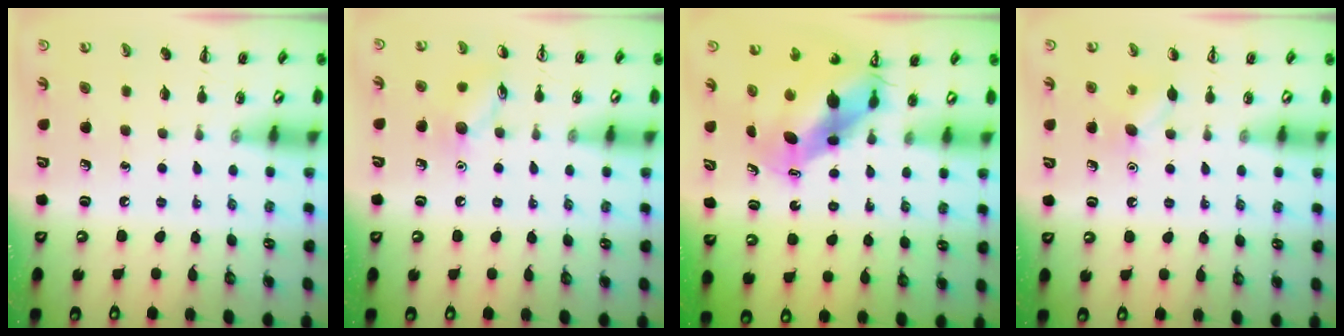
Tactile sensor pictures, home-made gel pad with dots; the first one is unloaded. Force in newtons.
{"total": 7.4, "press": 7.3, "slide": 0.9}
{"total": 7.3, "press": 7.1, "slide": 1.9}
{"total": 6.3, "press": 6.0, "slide": 1.9}